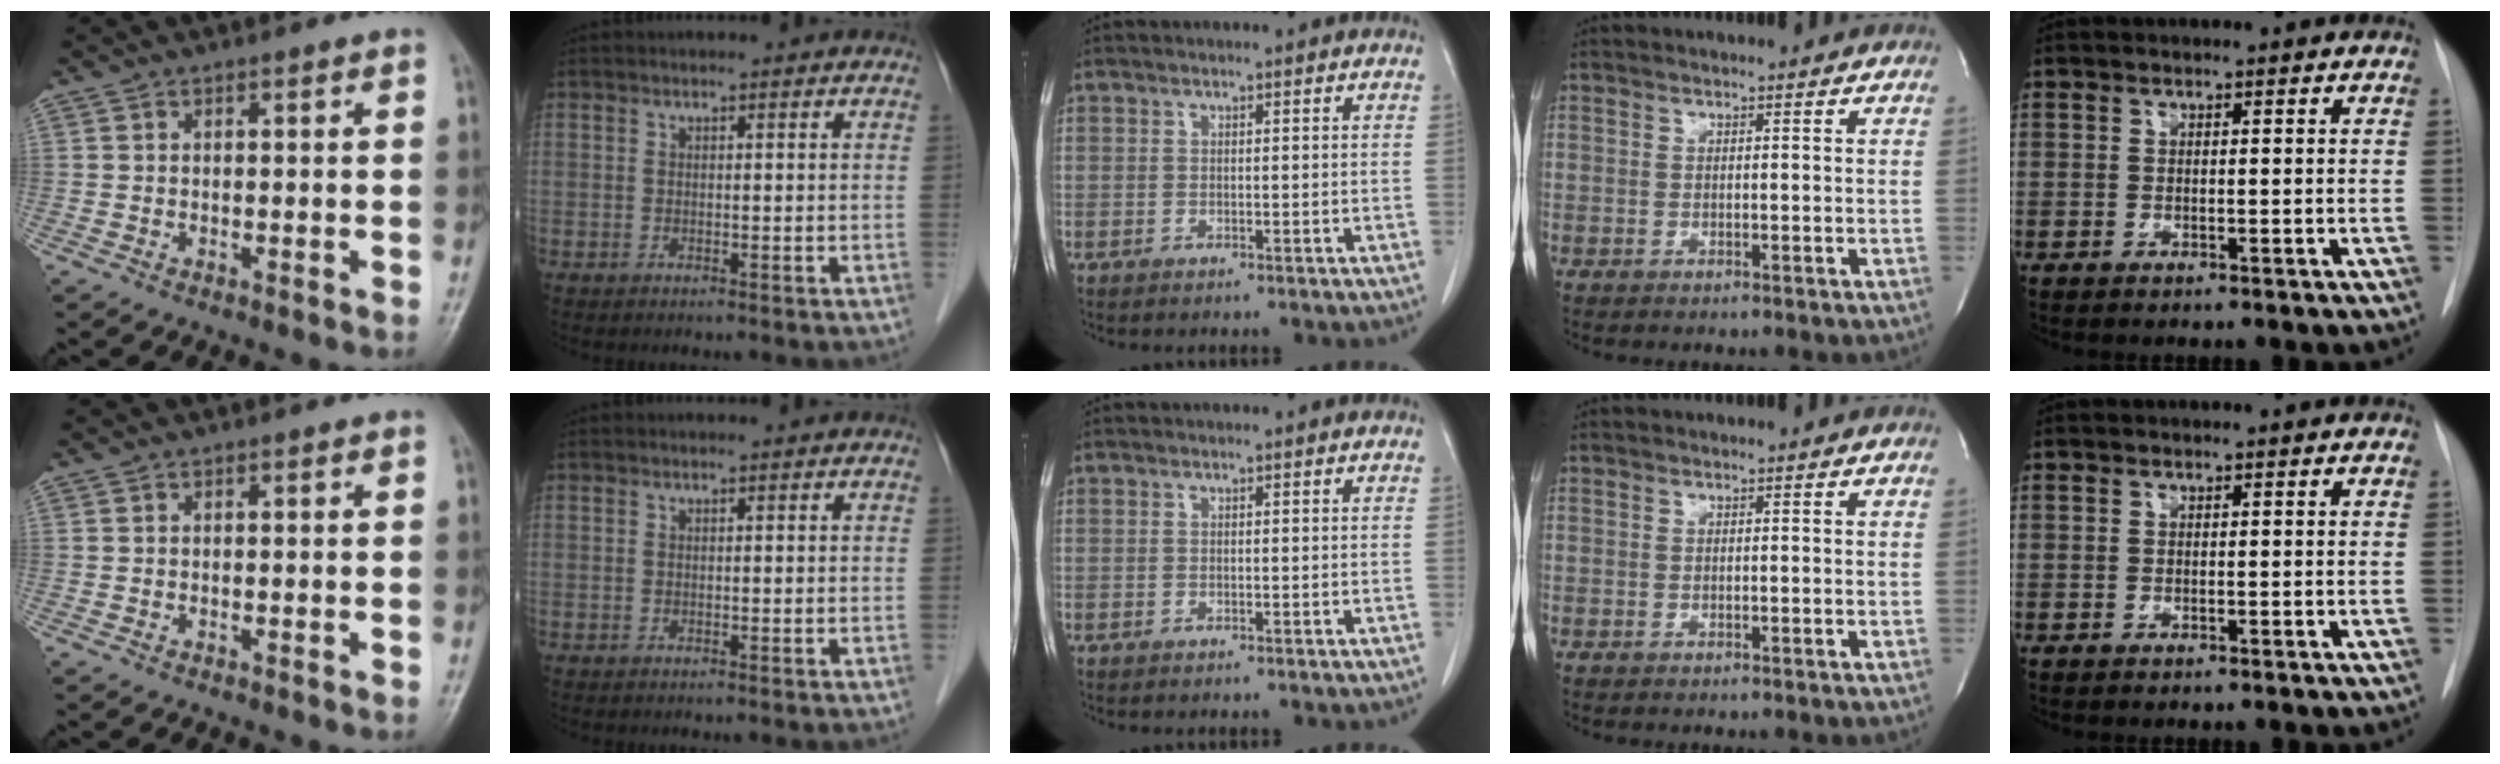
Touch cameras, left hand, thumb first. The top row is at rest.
{}